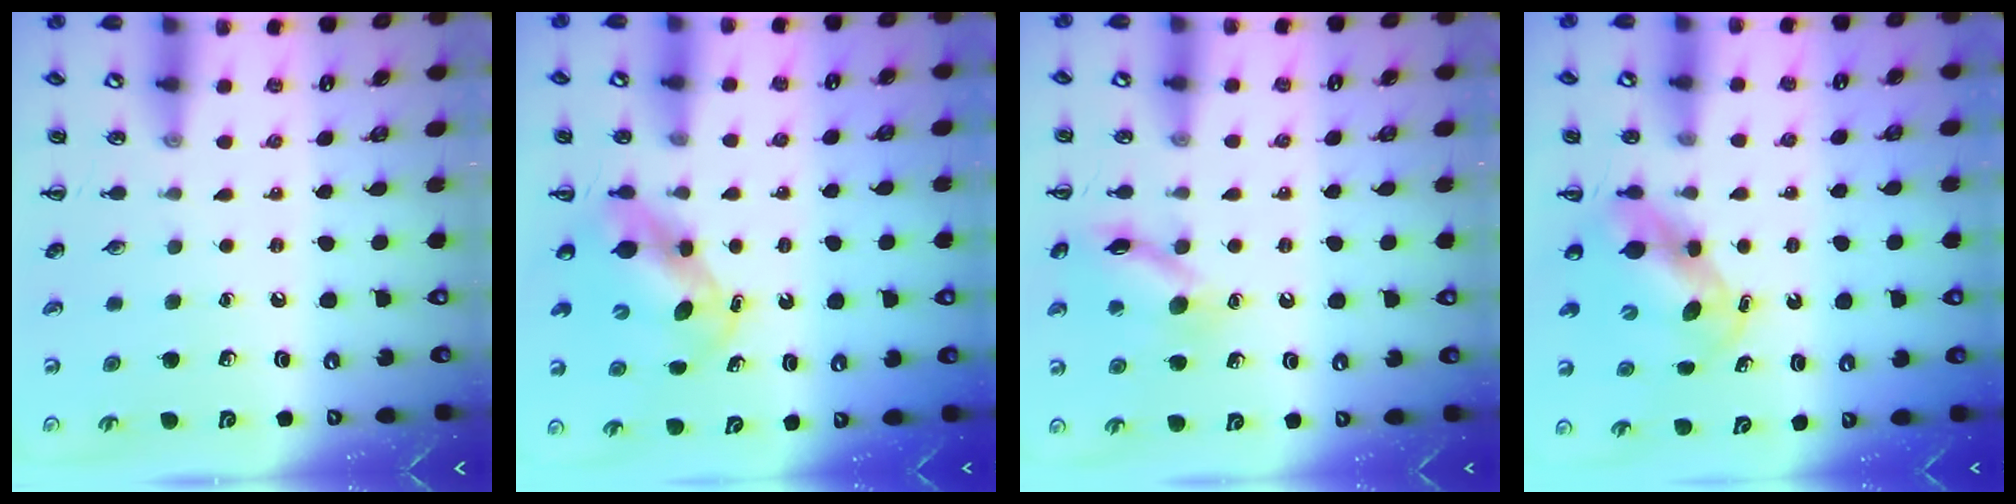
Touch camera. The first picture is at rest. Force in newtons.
{"total": 5.6, "press": 5.5, "slide": 0.8}
{"total": 12.5, "press": 12.5, "slide": 0.7}
{"total": 5.6, "press": 5.5, "slide": 0.9}